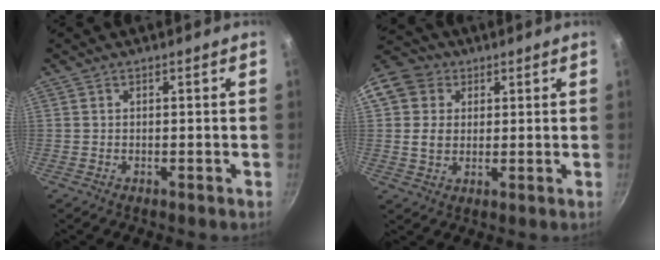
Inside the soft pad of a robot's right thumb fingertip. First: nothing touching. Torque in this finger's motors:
{"motor_torque": [-0.40, 0.52, 0.14, -0.12, 0.06]}